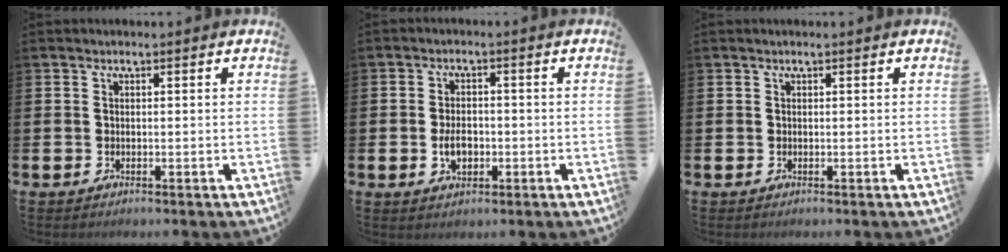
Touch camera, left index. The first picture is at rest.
{"total": 3.3, "force": [-0.7, 2.2, 2.4], "torque": [-0.038, 0.000, -0.015]}
{"total": 0.0}